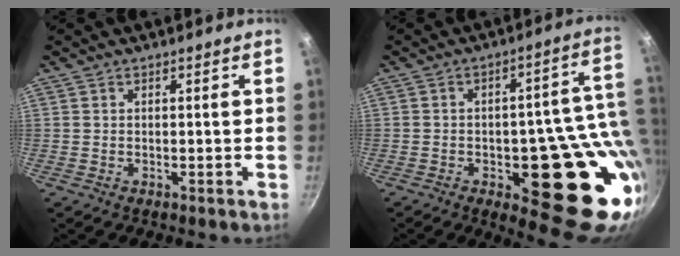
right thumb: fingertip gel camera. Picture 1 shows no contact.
{"total": 22.8, "force": [-2.3, 10.0, 20.3], "torque": [-0.184, -0.010, -0.021]}